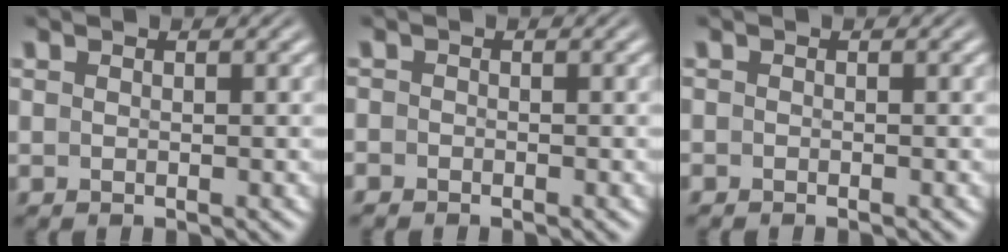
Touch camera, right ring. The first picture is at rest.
{"total": 1.4, "force": [-0.9, 1.0, 0.0], "torque": [-0.009, -0.009, -0.017]}
{"total": 0.7, "force": [-0.5, 0.4, -0.1], "torque": [-0.004, -0.006, -0.008]}